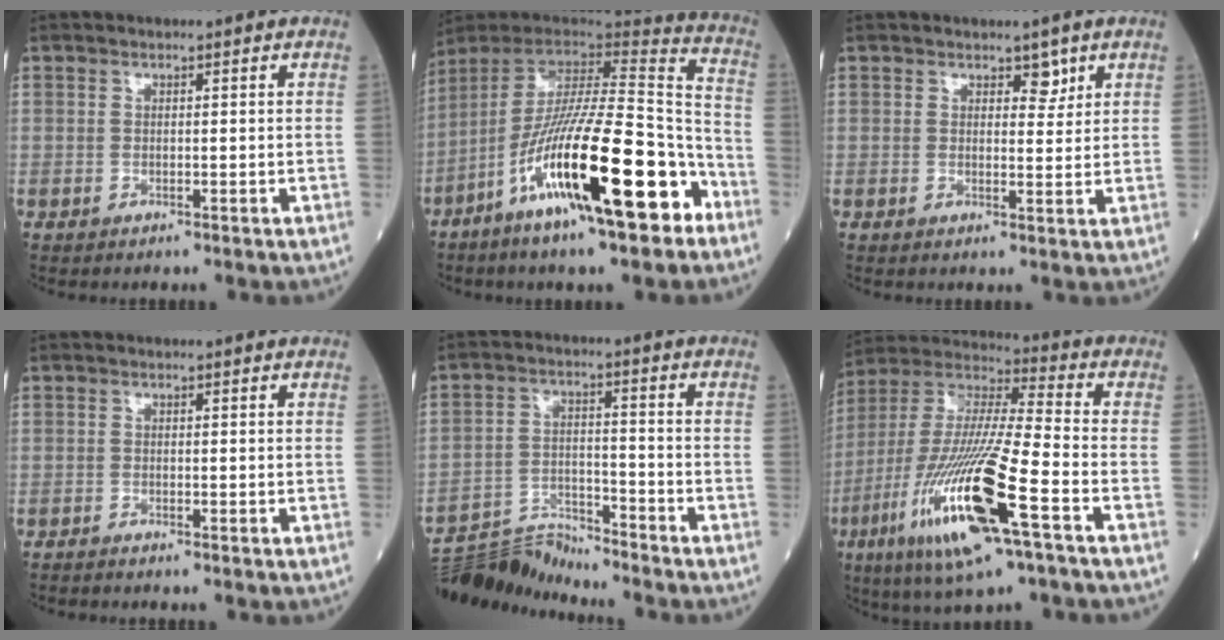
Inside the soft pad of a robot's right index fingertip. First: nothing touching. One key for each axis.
{"total": 24.5, "fx": -11.6, "fy": 3.2, "fz": 21.3, "tx": -0.351, "ty": -0.031, "tz": -0.194}
{"total": 2.9, "fx": 1.7, "fy": 1.6, "fz": 1.7, "tx": -0.013, "ty": 0.001, "tz": 0.023}
{"total": 0.7, "fx": -0.6, "fy": -0.2, "fz": 0.1, "tx": -0.003, "ty": 0.000, "tz": -0.015}
{"total": 8.5, "fx": -8.4, "fy": -1.3, "fz": -0.9, "tx": 0.008, "ty": 0.011, "tz": -0.153}
{"total": 21.4, "fx": -8.7, "fy": 2.0, "fz": 19.4, "tx": -0.427, "ty": -0.038, "tz": -0.162}